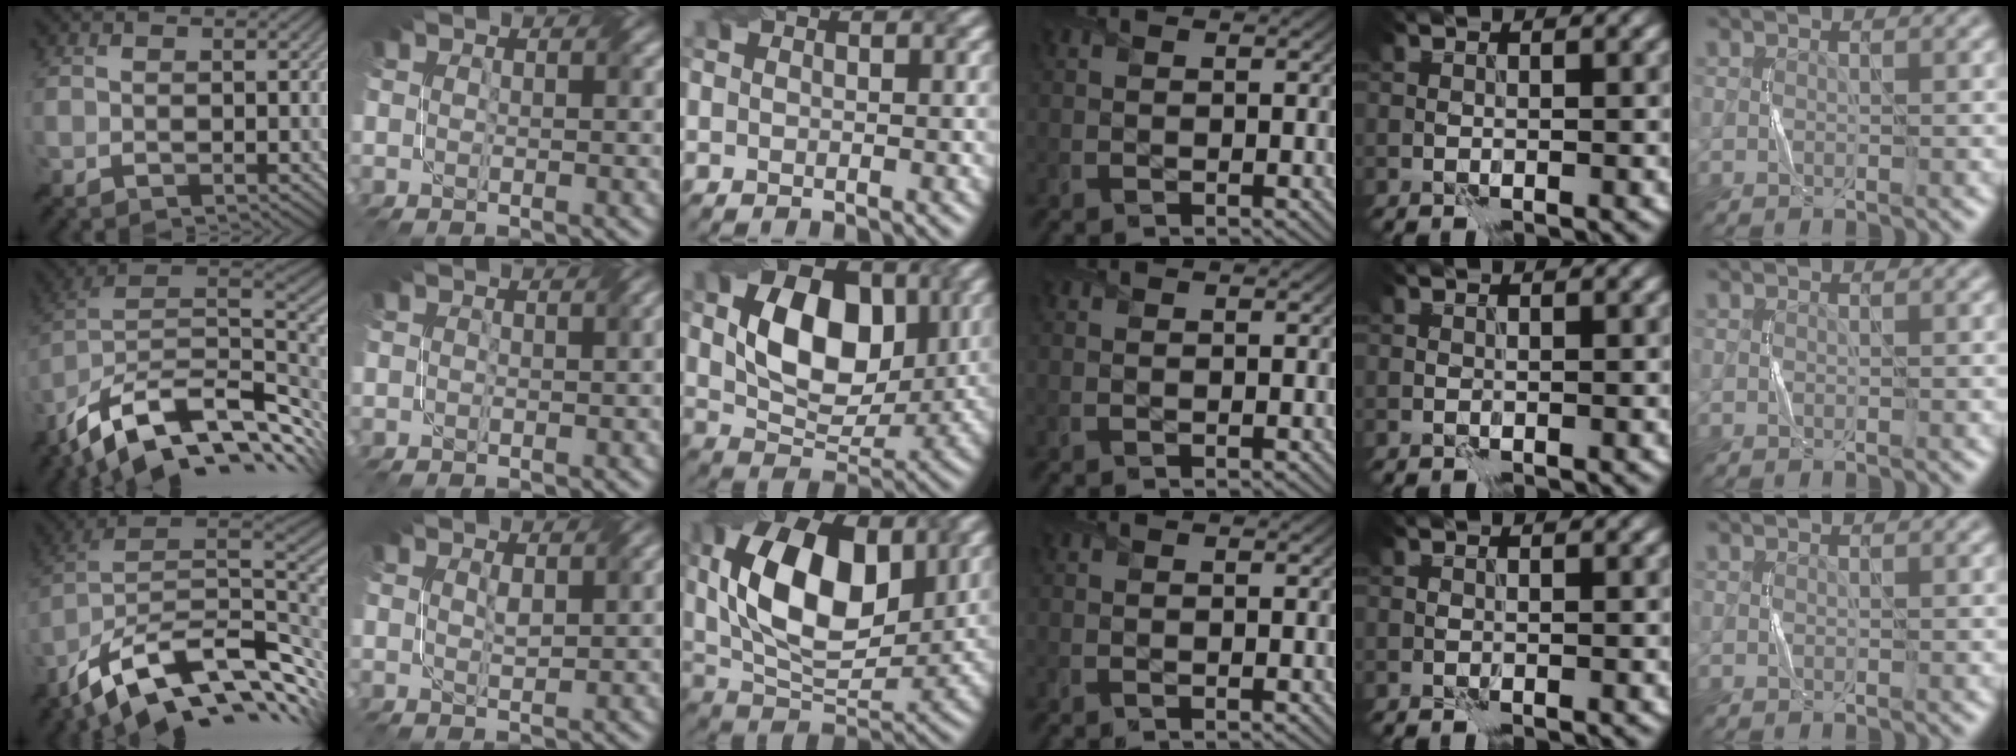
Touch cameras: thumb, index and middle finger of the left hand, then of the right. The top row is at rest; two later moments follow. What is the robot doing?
{"motion": "twist", "object": "screw"}